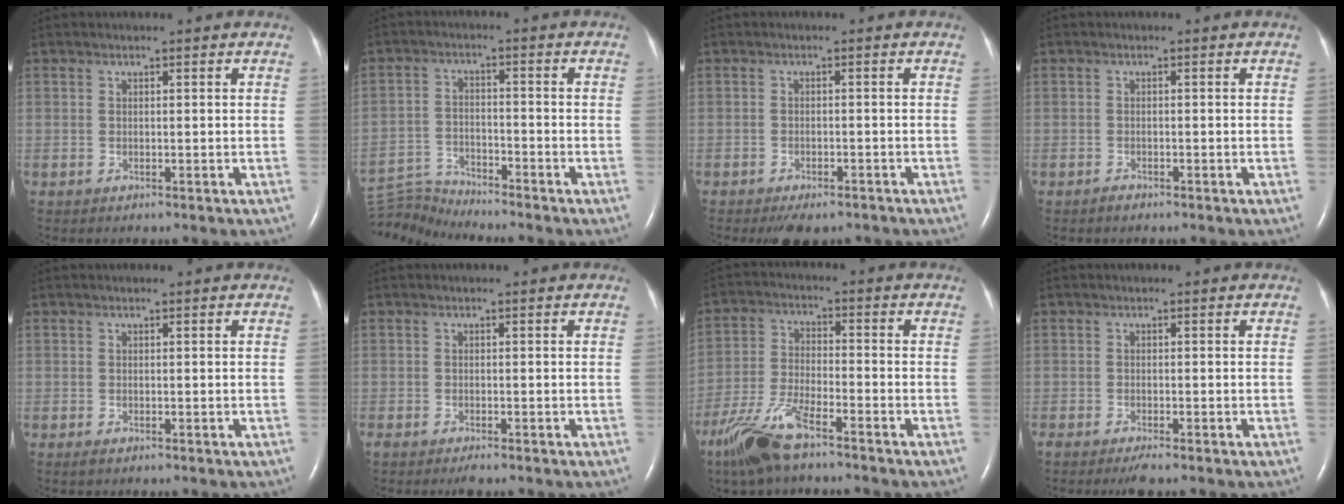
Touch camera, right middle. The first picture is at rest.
{"total": 6.6, "force": [-6.5, -1.1, -0.7], "torque": [0.001, -0.002, -0.121]}
{"total": 5.5, "force": [-4.4, 2.2, 2.4], "torque": [-0.028, -0.004, -0.057]}
{"total": 0.6, "force": [-0.6, 0.1, 0.2], "torque": [-0.006, -0.002, -0.010]}
{"total": 0.0}
{"total": 2.1, "force": [-1.7, 0.3, 1.2], "torque": [-0.020, -0.008, -0.023]}
{"total": 10.0, "force": [-7.2, 2.1, 6.6], "torque": [-0.148, -0.019, -0.140]}
{"total": 2.4, "force": [-1.9, 0.1, 1.5], "torque": [-0.027, -0.008, -0.029]}